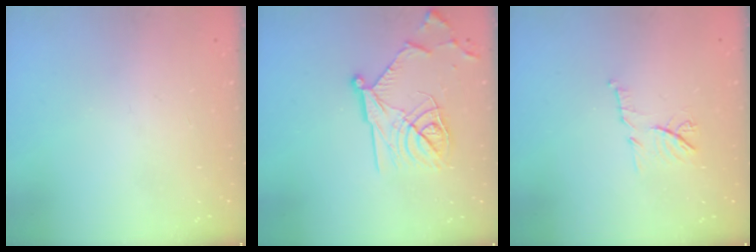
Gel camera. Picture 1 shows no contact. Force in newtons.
{"total": 18.1, "press": 18.1, "slide": 1.0}
{"total": 7.5, "press": 7.5, "slide": 0.7}